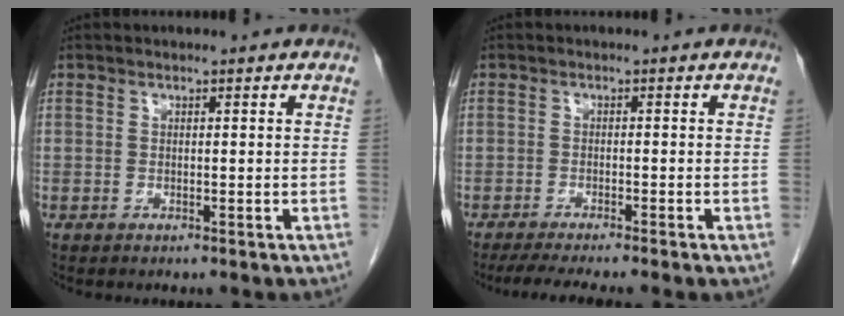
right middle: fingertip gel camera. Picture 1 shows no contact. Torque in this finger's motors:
{"motor_torque": [1.09, -1.05, 0.13, 0.07]}